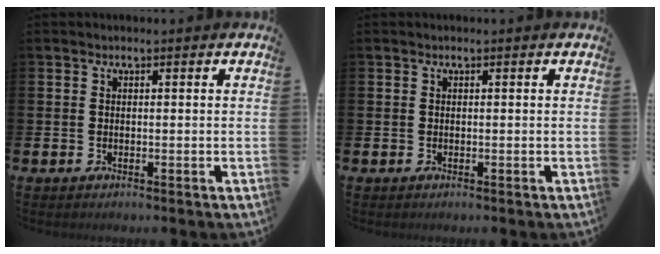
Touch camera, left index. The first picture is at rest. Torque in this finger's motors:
{"motor_torque": [0.00, 0.00, 0.00, -0.01]}